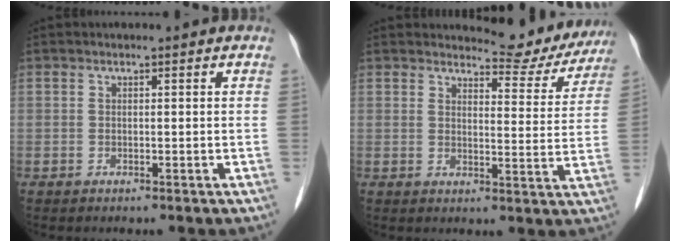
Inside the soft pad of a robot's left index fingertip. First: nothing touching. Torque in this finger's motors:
{"motor_torque": [-0.71, -0.97, -0.65, -0.07]}